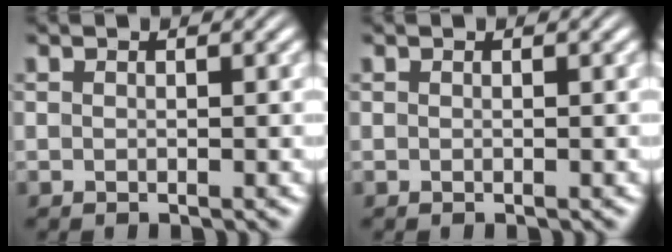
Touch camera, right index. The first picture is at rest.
{"total": 0.0}